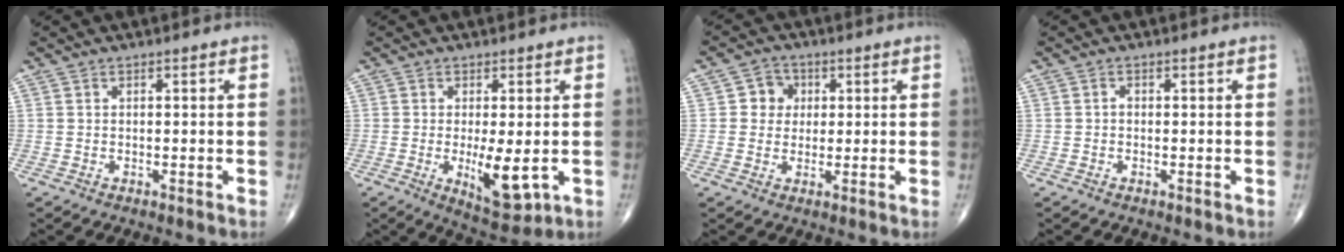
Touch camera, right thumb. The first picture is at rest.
{"total": 8.4, "force": [-1.3, 3.0, 7.7], "torque": [-0.115, -0.023, -0.012]}
{"total": 4.7, "force": [0.9, 4.3, 1.5], "torque": [0.006, 0.006, 0.006]}
{"total": 0.7, "force": [-0.2, 0.5, 0.4], "torque": [-0.004, 0.002, -0.007]}